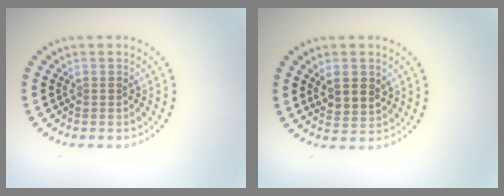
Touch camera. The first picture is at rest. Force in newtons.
{"total": 2.7, "press": 2.6, "slide": 1.0}